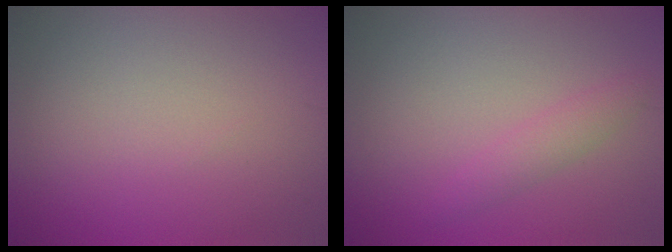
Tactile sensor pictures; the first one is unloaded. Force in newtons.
{"total": 1.7, "press": 1.6, "slide": 0.0}